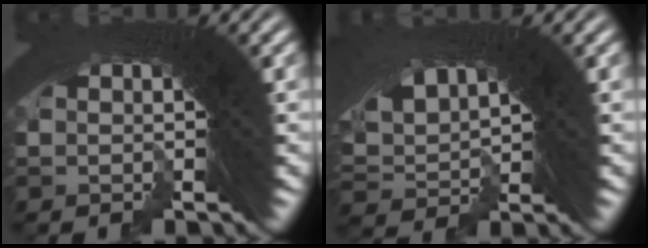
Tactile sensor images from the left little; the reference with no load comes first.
{"total": 6.0, "force": [-0.2, 4.2, 4.2], "torque": [-0.113, -0.018, 0.008]}